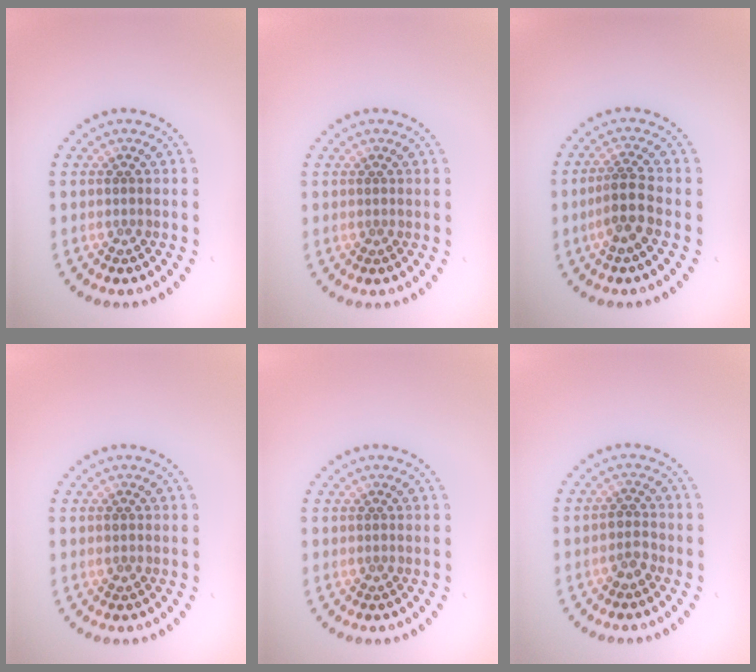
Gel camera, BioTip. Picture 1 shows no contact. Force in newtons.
{"total": 0.0}
{"total": 2.8, "press": 2.3, "slide": 1.6}
{"total": 0.8, "press": 0.8, "slide": 0.0}
{"total": 0.0}
{"total": 1.4, "press": 1.3, "slide": 0.7}